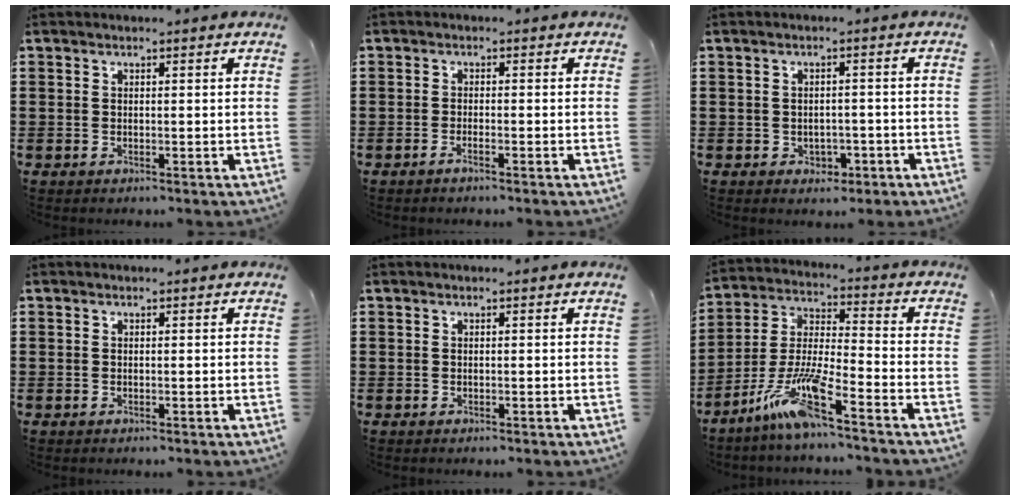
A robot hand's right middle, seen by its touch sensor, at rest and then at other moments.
{"total": 1.0, "force": [-0.8, -0.1, 0.7], "torque": [-0.012, -0.003, -0.014]}
{"total": 1.7, "force": [-0.9, 1.4, 0.6], "torque": [-0.018, 0.001, -0.020]}
{"total": 0.0}
{"total": 0.0}
{"total": 10.3, "force": [-7.4, 0.5, 7.2], "torque": [-0.173, -0.018, -0.152]}